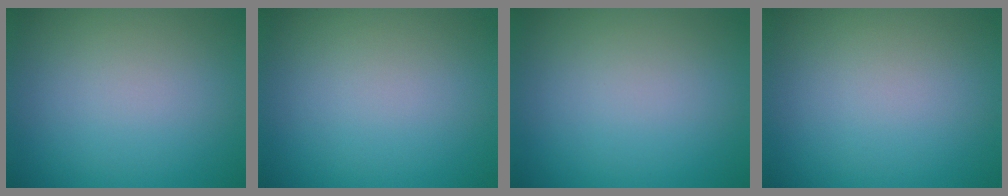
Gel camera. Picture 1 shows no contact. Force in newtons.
{"total": 0.0}
{"total": 0.0}
{"total": 0.0}